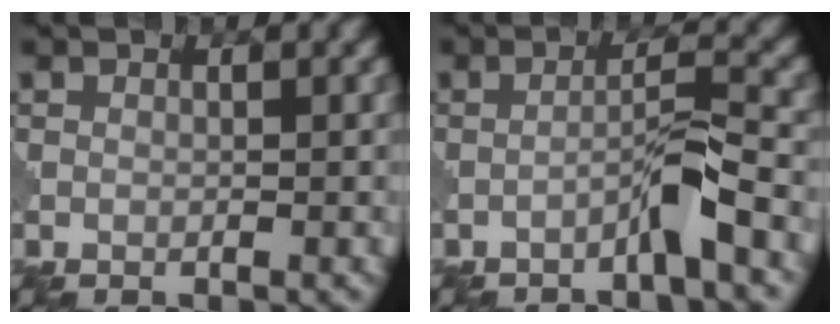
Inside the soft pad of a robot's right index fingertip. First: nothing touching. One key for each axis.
{"total": 3.1, "fx": -1.9, "fy": -0.1, "fz": 2.5, "tx": -0.045, "ty": 0.016, "tz": -0.042}